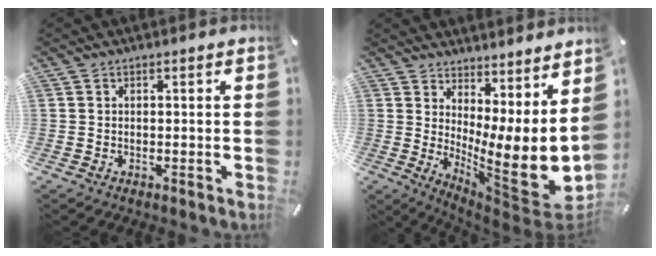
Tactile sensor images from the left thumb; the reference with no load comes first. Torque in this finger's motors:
{"motor_torque": [2.43, 2.52, 1.23, -0.36, 0.25]}